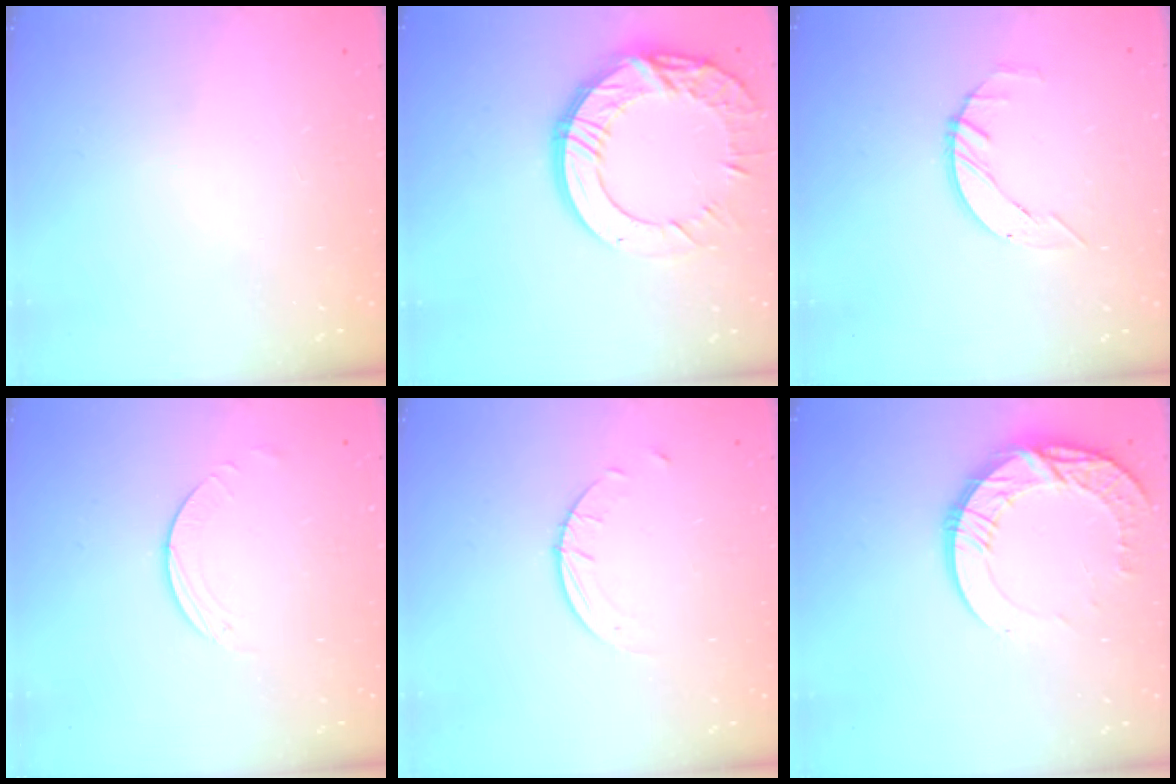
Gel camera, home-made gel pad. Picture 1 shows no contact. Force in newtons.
{"total": 17.0, "press": 17.0, "slide": 1.2}
{"total": 3.4, "press": 3.4, "slide": 0.4}
{"total": 2.0, "press": 2.0, "slide": 0.2}
{"total": 2.6, "press": 2.6, "slide": 0.2}
{"total": 14.4, "press": 14.4, "slide": 1.4}